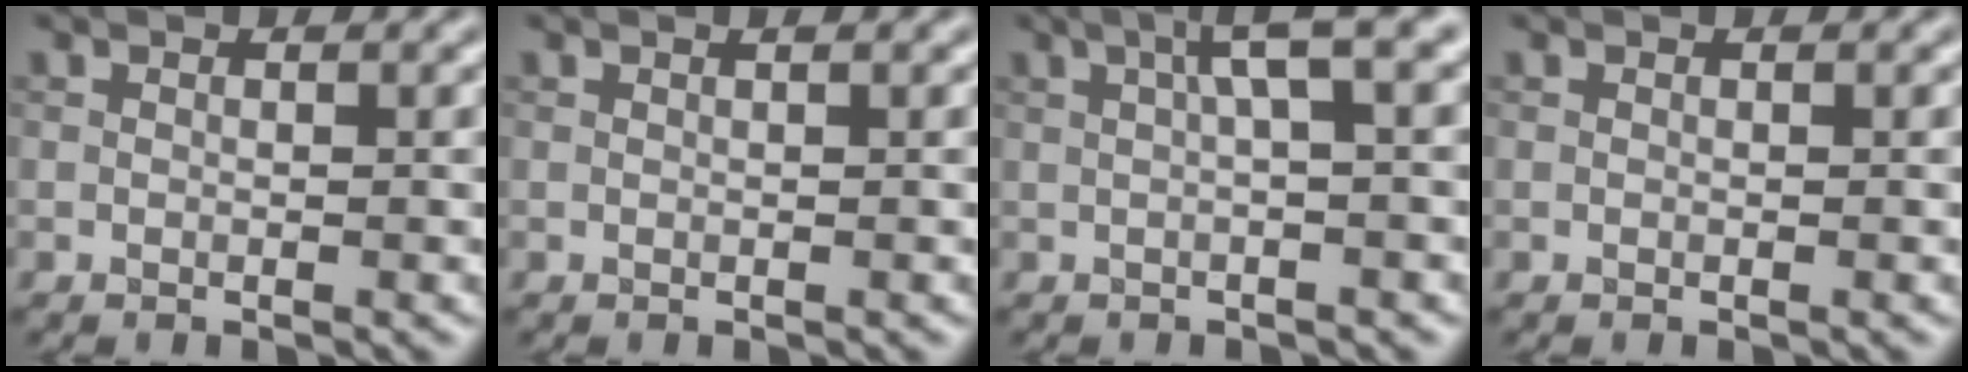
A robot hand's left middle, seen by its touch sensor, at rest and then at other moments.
{"total": 0.7, "force": [0.4, 0.2, 0.5], "torque": [-0.006, 0.003, 0.001]}
{"total": 3.7, "force": [1.1, 0.5, 3.5], "torque": [-0.054, 0.017, 0.016]}
{"total": 0.0}